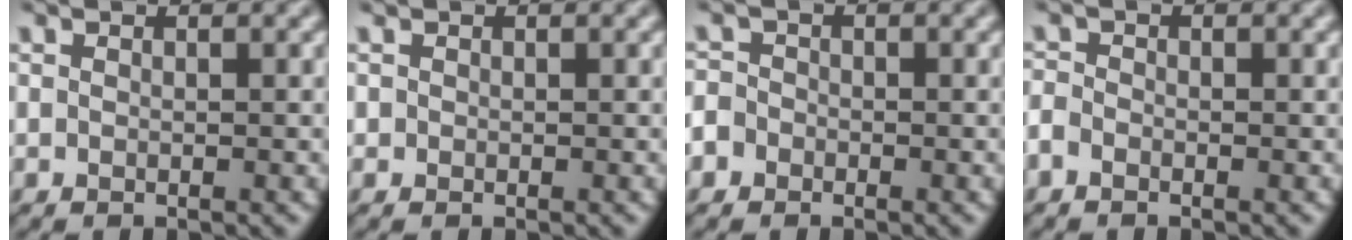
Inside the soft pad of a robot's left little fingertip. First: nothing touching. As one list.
[{"total": 0.5, "force": [0.1, 0.5, 0.0], "torque": [0.002, -0.002, 0.002]}, {"total": 3.1, "force": [-1.5, 2.6, 0.7], "torque": [-0.004, 0.005, -0.043]}, {"total": 1.4, "force": [-0.9, 0.9, 0.5], "torque": [-0.014, 0.000, -0.018]}]